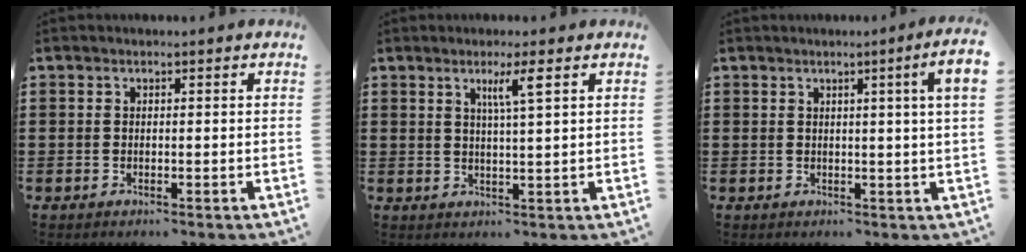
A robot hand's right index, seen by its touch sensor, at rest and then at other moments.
{"total": 3.6, "force": [1.7, -0.1, 3.2], "torque": [-0.060, -0.006, 0.024]}
{"total": 3.1, "force": [1.1, -0.9, 2.8], "torque": [-0.051, -0.009, 0.015]}